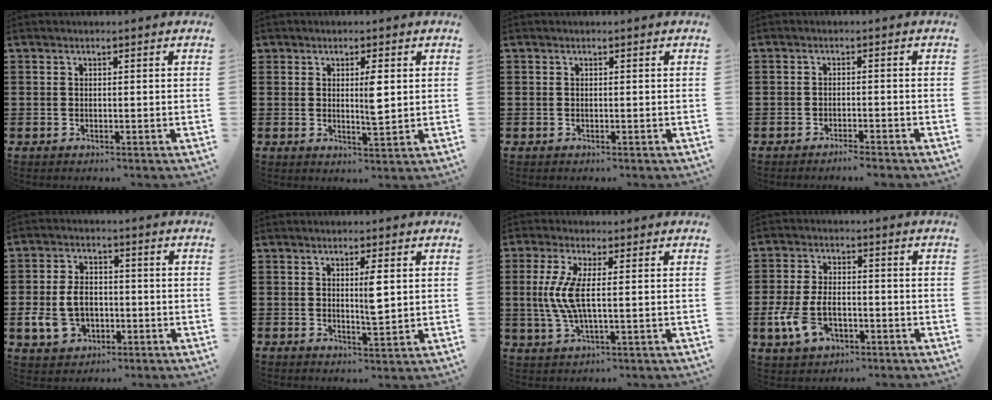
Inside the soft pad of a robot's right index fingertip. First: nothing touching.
{"total": 3.5, "force": [1.1, 1.0, 3.2], "torque": [-0.056, 0.001, 0.015]}
{"total": 0.0}
{"total": 1.7, "force": [-1.6, -0.1, 0.6], "torque": [-0.011, 0.001, -0.030]}
{"total": 6.9, "force": [-1.5, 5.1, 4.4], "torque": [-0.110, 0.005, -0.033]}
{"total": 3.5, "force": [0.7, 0.6, 3.4], "torque": [-0.056, 0.000, 0.007]}
{"total": 6.6, "force": [0.3, 1.4, 6.4], "torque": [-0.155, -0.017, -0.007]}
{"total": 7.2, "force": [-2.6, 4.3, 5.2], "torque": [-0.121, 0.003, -0.053]}